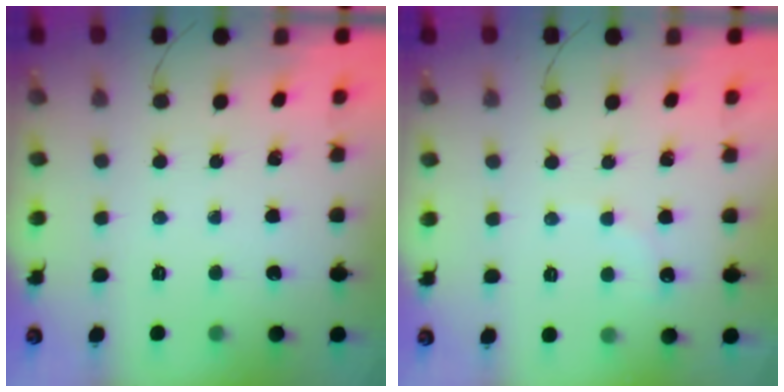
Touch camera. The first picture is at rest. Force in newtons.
{"total": 5.1, "press": 4.9, "slide": 1.1}